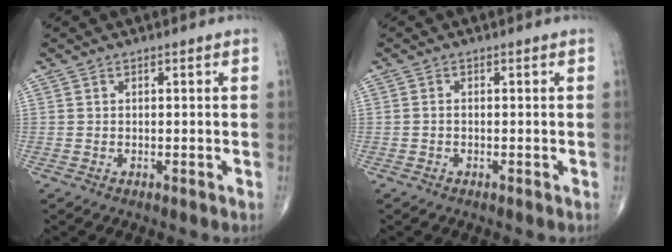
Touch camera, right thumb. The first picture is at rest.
{"total": 0.6, "force": [-0.2, 0.4, 0.4], "torque": [-0.006, 0.001, -0.007]}